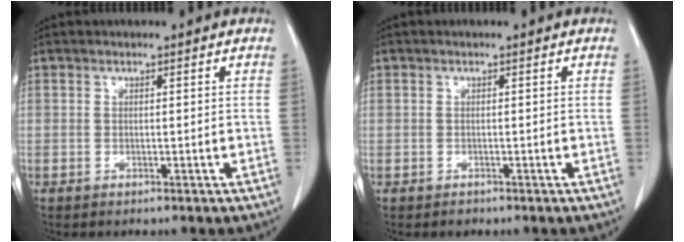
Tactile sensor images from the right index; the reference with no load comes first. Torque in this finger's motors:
{"motor_torque": [-1.34, 0.38, -0.49, -0.15]}